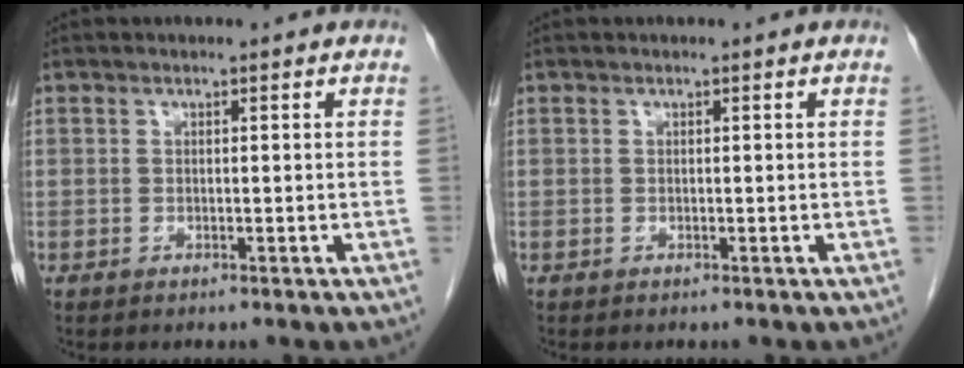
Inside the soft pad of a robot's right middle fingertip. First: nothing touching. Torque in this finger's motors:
{"motor_torque": [-0.05, -0.31, 0.04, 0.00]}